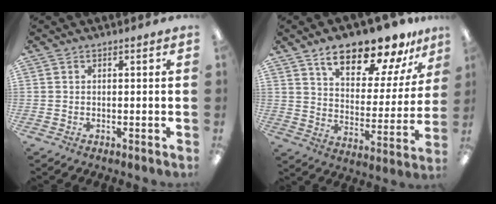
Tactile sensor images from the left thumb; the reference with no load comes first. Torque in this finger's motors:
{"motor_torque": [0.80, 0.92, 1.27, -1.52, 0.13]}